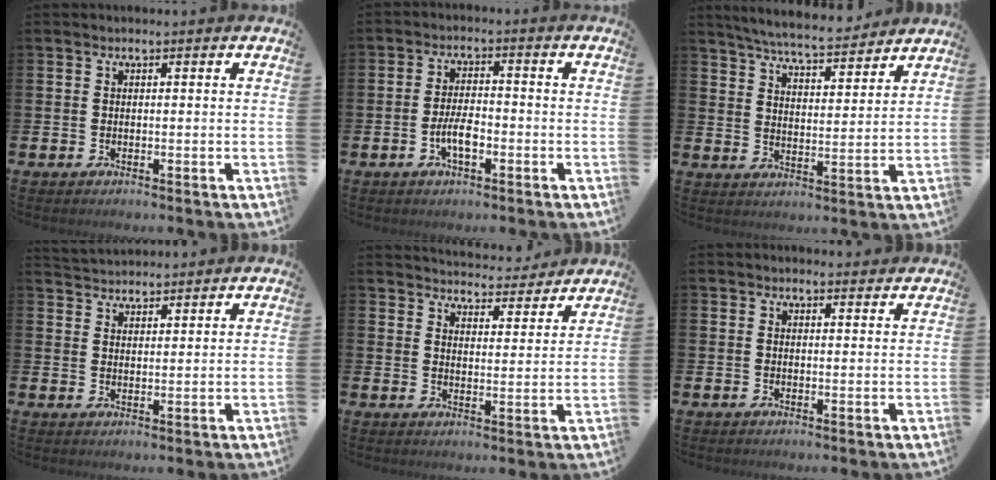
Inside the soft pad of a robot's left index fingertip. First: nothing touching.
{"total": 4.1, "force": [-1.4, 1.7, 3.4], "torque": [-0.064, 0.003, -0.028]}
{"total": 6.8, "force": [6.6, 0.5, 1.7], "torque": [-0.050, -0.037, 0.115]}
{"total": 3.2, "force": [3.1, 0.6, -0.2], "torque": [-0.004, -0.013, 0.058]}
{"total": 4.8, "force": [4.8, 0.6, 0.0], "torque": [-0.006, -0.039, 0.082]}
{"total": 1.1, "force": [1.0, 0.3, 0.2], "torque": [0.005, -0.001, 0.017]}